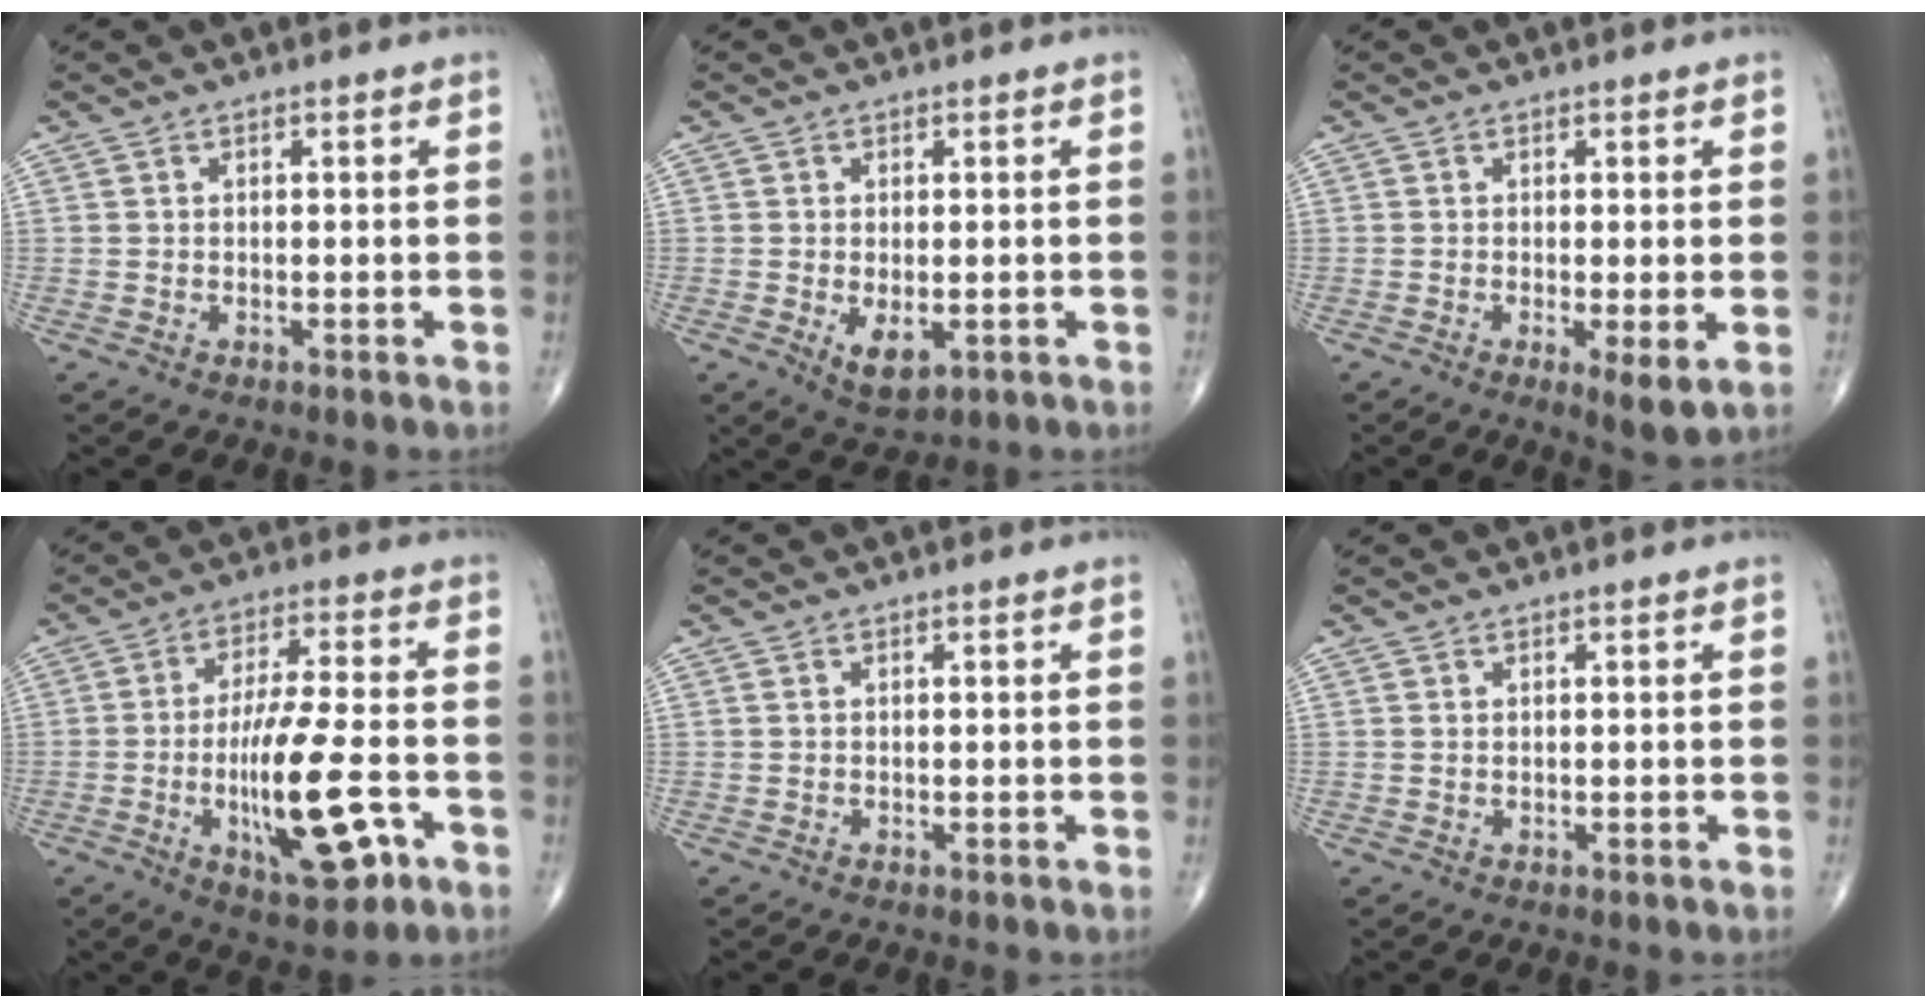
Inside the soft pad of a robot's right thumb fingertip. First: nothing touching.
{"total": 4.6, "force": [-1.1, 2.2, 3.8], "torque": [-0.058, -0.012, -0.009]}
{"total": 4.1, "force": [-0.8, 0.9, 3.9], "torque": [-0.069, -0.017, -0.017]}
{"total": 16.2, "force": [-4.8, 4.9, 14.7], "torque": [-0.249, 0.014, -0.072]}
{"total": 0.0}
{"total": 0.0}